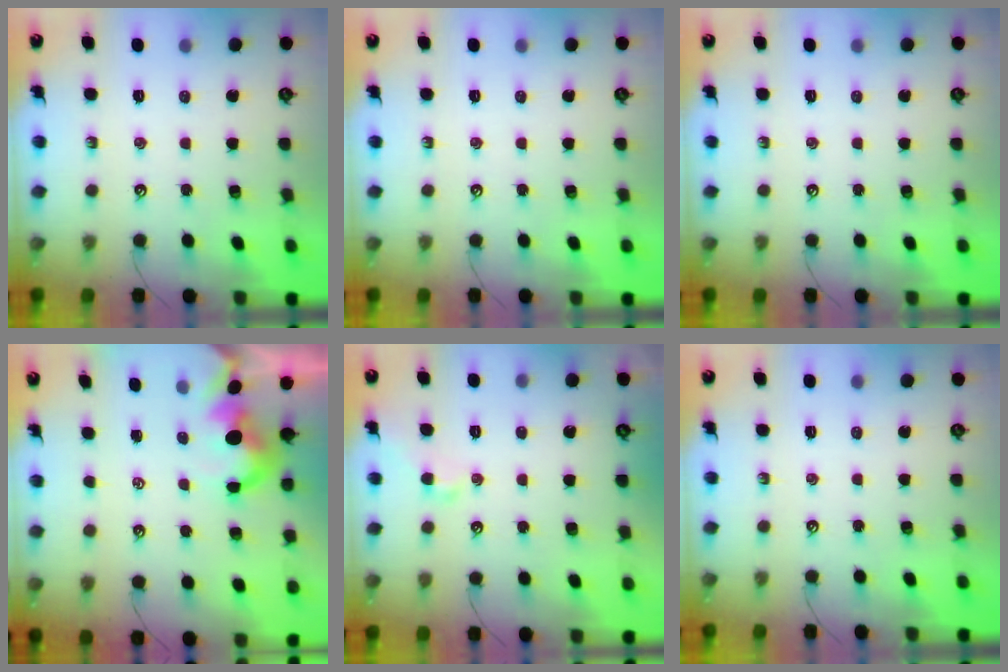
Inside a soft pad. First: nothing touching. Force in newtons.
{"total": 0.0}
{"total": 0.0}
{"total": 1.2, "press": 0.9, "slide": 0.8}
{"total": 1.2, "press": 1.2, "slide": 0.1}
{"total": 0.0}